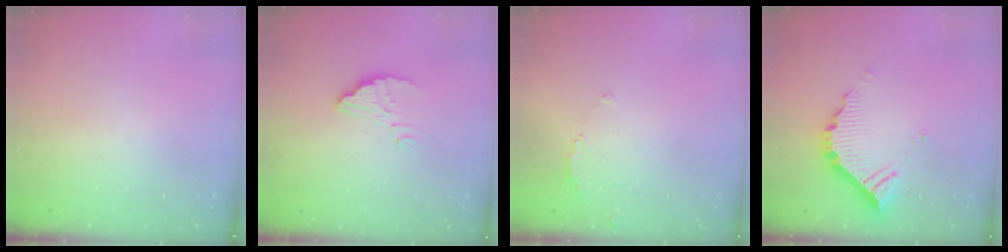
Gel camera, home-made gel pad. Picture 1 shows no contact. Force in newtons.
{"total": 3.7, "press": 3.6, "slide": 0.3}
{"total": 2.7, "press": 2.6, "slide": 0.3}
{"total": 9.5, "press": 9.5, "slide": 0.4}